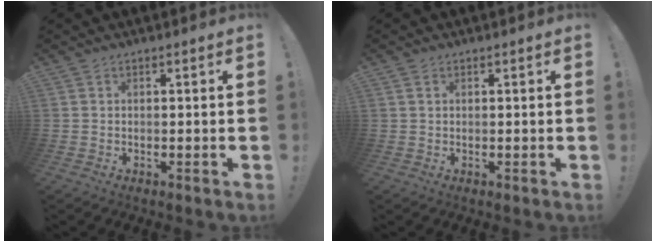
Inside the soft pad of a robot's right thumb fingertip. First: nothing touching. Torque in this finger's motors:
{"motor_torque": [-0.36, 0.16, 0.01, 0.28, -0.05]}